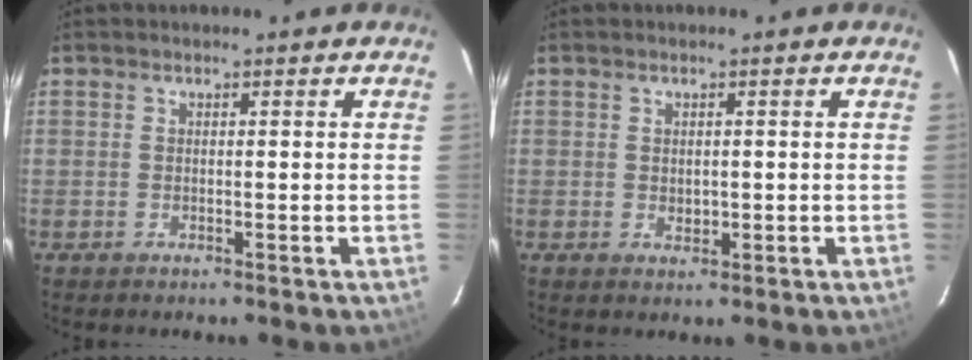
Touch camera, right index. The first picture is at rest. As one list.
[{"total": 1.7, "force": [0.0, 1.3, 1.1], "torque": [-0.016, 0.000, 0.004]}]